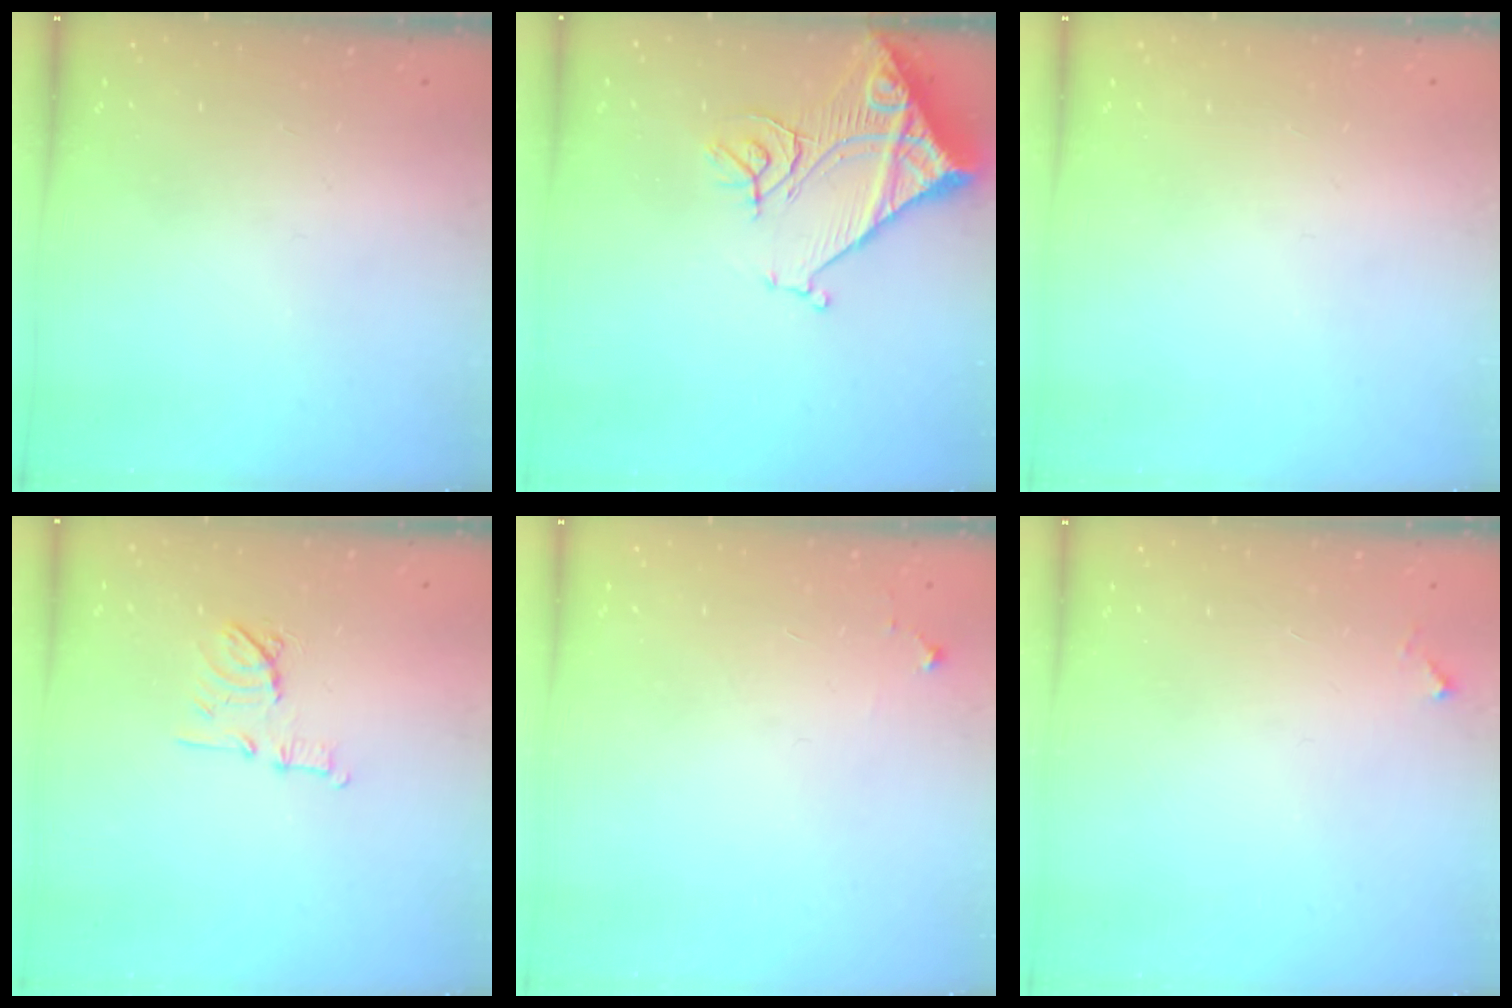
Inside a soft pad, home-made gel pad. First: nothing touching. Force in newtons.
{"total": 15.3, "press": 15.2, "slide": 1.8}
{"total": 0.0}
{"total": 9.5, "press": 9.5, "slide": 0.8}
{"total": 4.9, "press": 4.9, "slide": 0.7}
{"total": 4.2, "press": 4.2, "slide": 0.1}